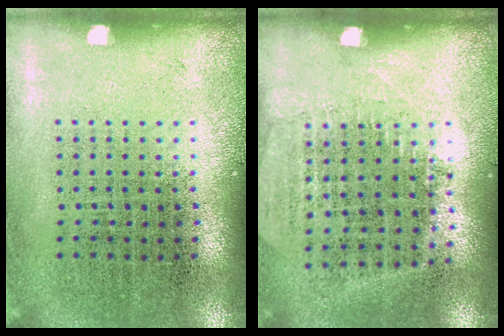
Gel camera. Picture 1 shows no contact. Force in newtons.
{"total": 1.2, "press": 1.1, "slide": 0.5}